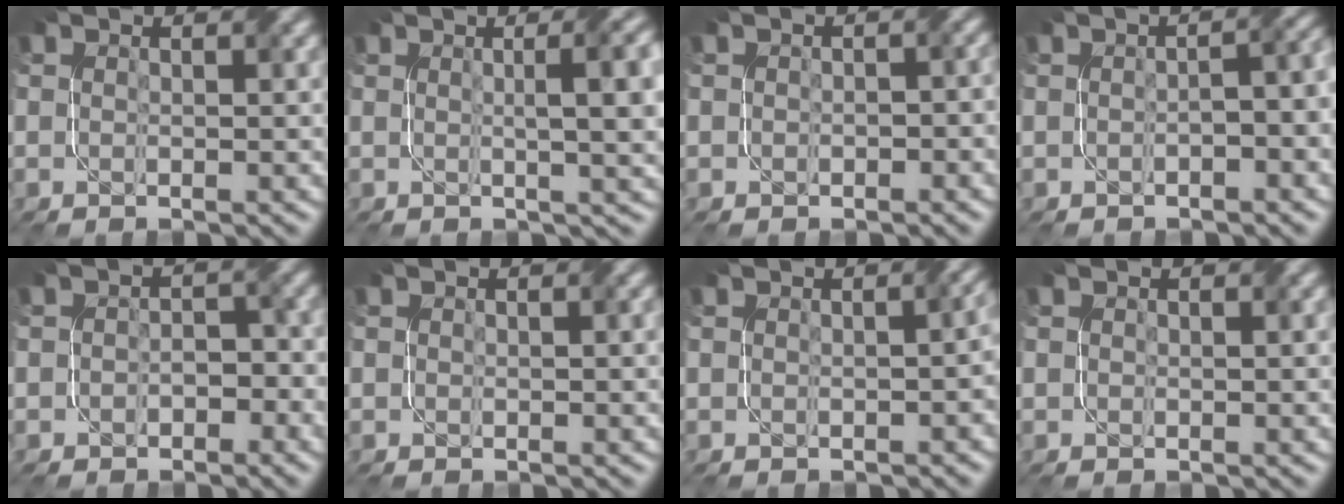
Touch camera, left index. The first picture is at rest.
{"total": 6.9, "force": [1.2, 2.1, 6.5], "torque": [-0.046, 0.018, 0.009]}
{"total": 1.5, "force": [-0.2, 1.1, 1.1], "torque": [-0.012, -0.003, -0.002]}
{"total": 3.7, "force": [-0.6, 1.3, 3.4], "torque": [-0.035, 0.010, -0.007]}
{"total": 2.1, "force": [-1.0, 1.5, 1.2], "torque": [-0.010, 0.005, -0.016]}
{"total": 0.7, "force": [0.4, 0.2, 0.6], "torque": [-0.008, 0.002, 0.005]}
{"total": 2.2, "force": [-0.4, 0.8, 2.1], "torque": [-0.021, 0.004, 0.002]}
{"total": 0.8, "force": [0.3, 0.3, 0.6], "torque": [-0.008, 0.001, 0.006]}